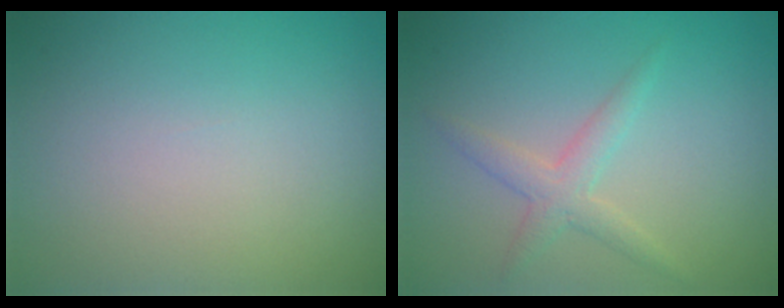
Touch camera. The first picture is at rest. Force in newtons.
{"total": 2.2, "press": 2.2, "slide": 0.1}